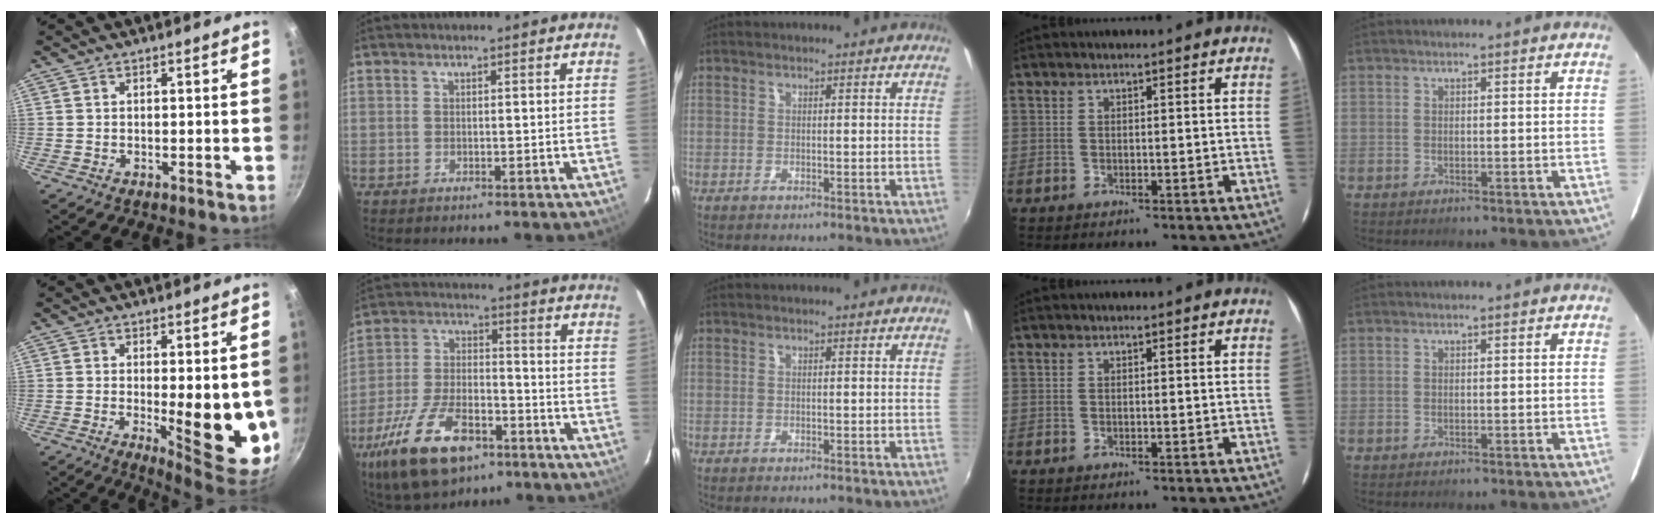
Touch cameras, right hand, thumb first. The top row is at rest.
{"thumb": {"total": 11.8, "force": [-0.7, 3.8, 11.2], "torque": [-0.128, -0.021, 0.002]}, "index": {"total": 18.8, "force": [-11.2, 8.7, 12.3], "torque": [-0.259, -0.023, -0.193]}}